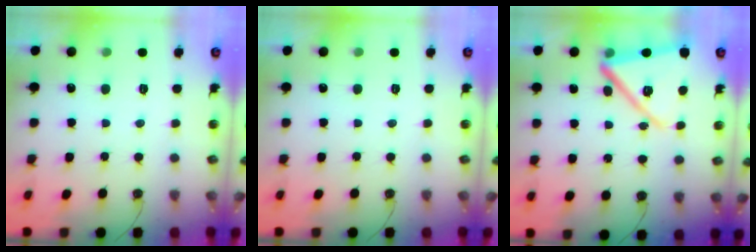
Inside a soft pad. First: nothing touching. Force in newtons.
{"total": 0.0}
{"total": 16.9, "press": 16.7, "slide": 2.4}